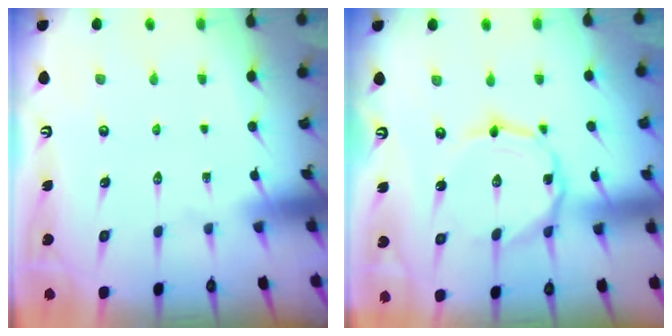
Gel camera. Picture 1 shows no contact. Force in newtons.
{"total": 5.0, "press": 5.0, "slide": 0.3}